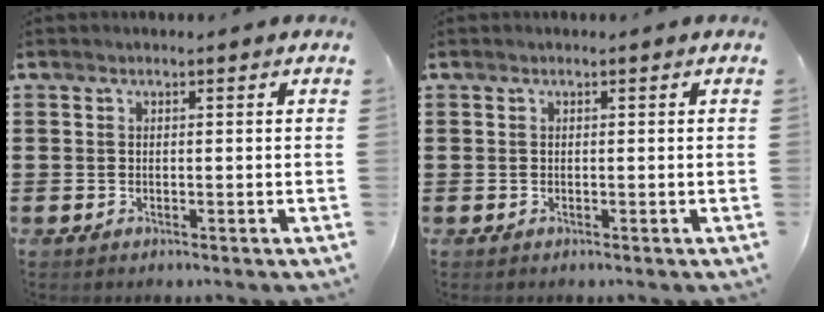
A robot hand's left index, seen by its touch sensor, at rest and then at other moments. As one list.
[{"total": 0.0}]